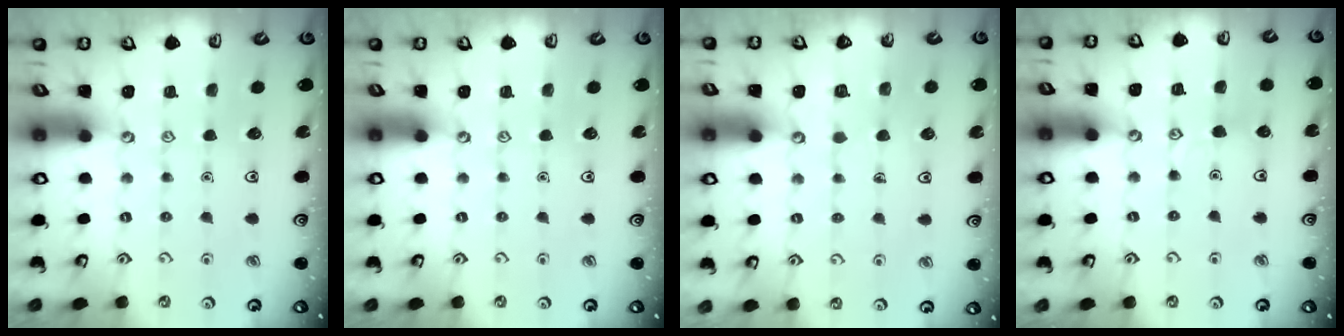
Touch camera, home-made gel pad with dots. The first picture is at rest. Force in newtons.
{"total": 0.0}
{"total": 2.9, "press": 2.9, "slide": 0.2}
{"total": 4.2, "press": 4.2, "slide": 0.4}